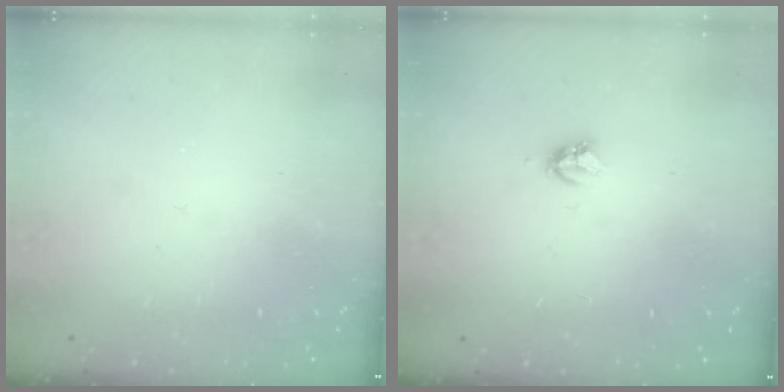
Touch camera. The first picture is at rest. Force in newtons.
{"total": 3.8, "press": 3.7, "slide": 0.4}